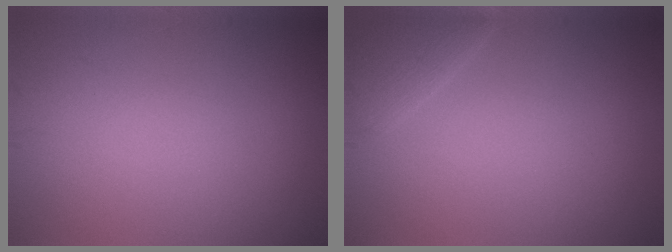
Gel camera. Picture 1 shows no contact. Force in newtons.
{"total": 1.5, "press": 1.5, "slide": 0.0}